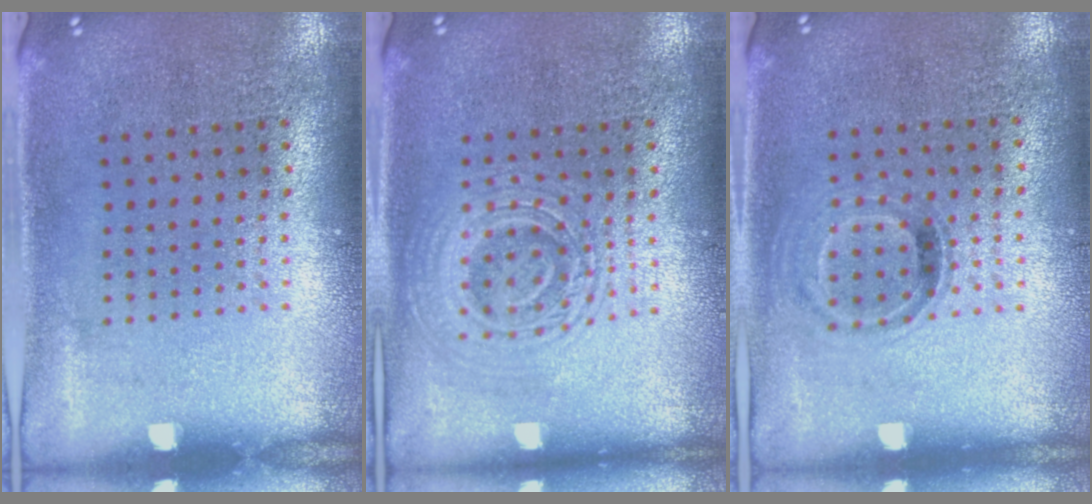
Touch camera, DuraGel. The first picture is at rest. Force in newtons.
{"total": 2.9, "press": 2.8, "slide": 0.5}
{"total": 0.8, "press": 0.7, "slide": 0.4}